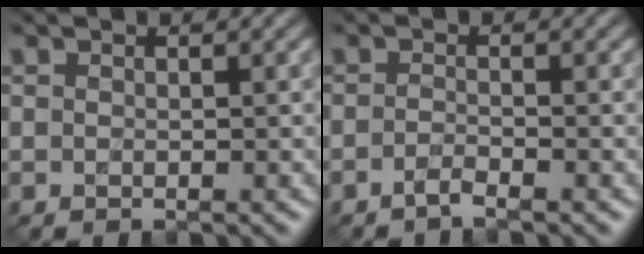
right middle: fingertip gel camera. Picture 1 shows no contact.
{"total": 1.3, "force": [-0.9, 0.2, 0.8], "torque": [-0.016, 0.000, -0.022]}